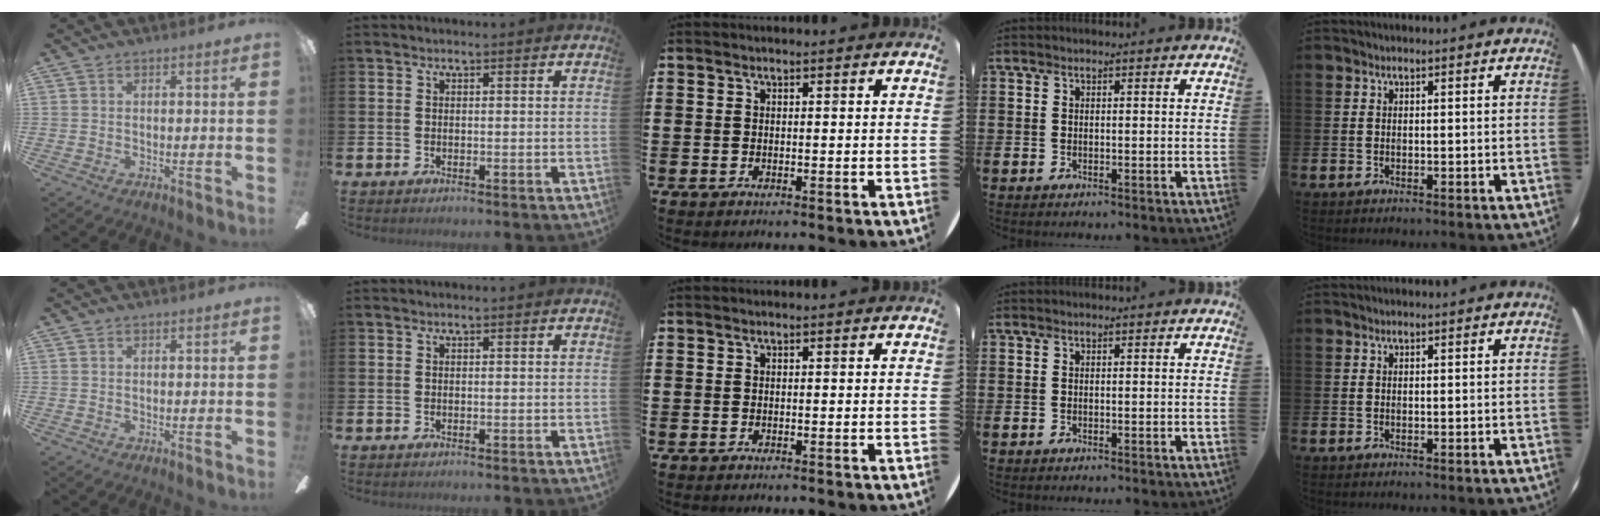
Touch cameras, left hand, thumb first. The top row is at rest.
{}